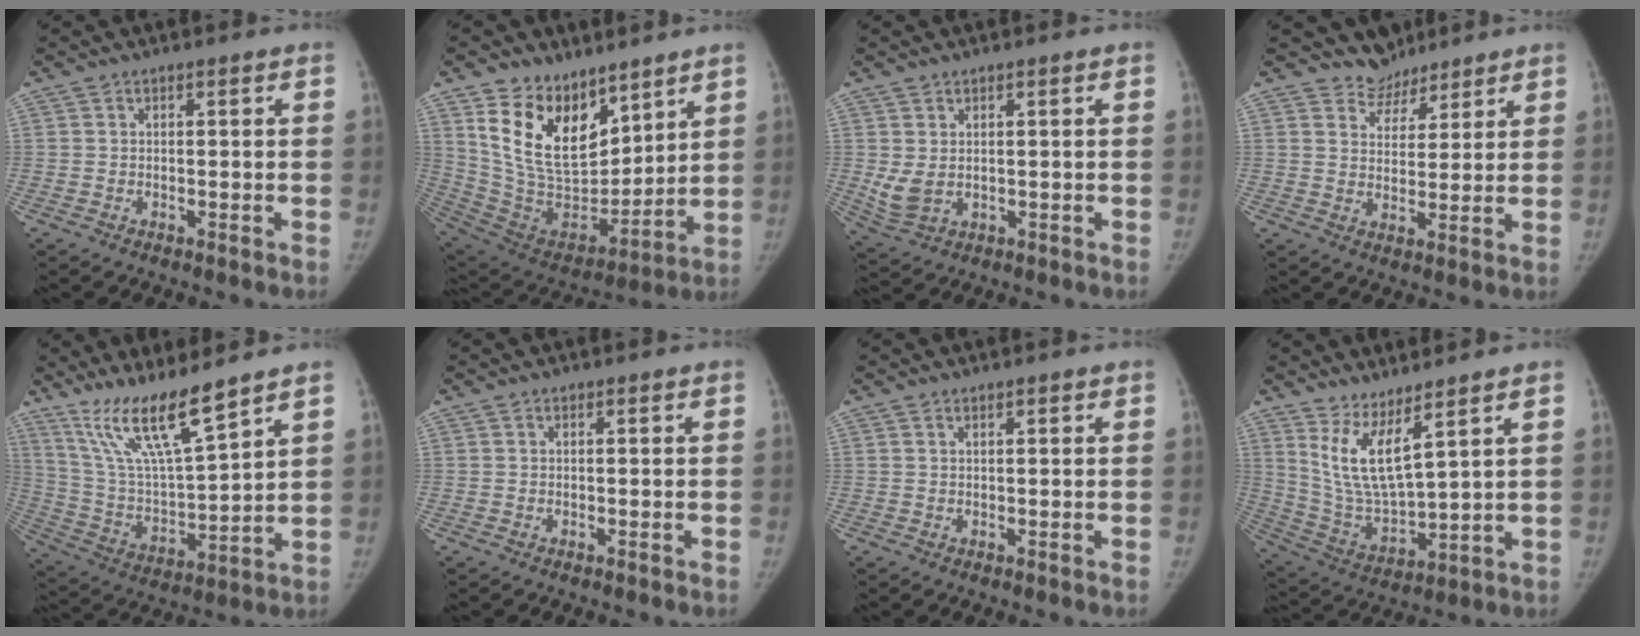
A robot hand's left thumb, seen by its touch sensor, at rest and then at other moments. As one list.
[{"total": 19.5, "force": [11.2, 11.7, 10.9], "torque": [-0.147, -0.065, 0.228]}, {"total": 4.3, "force": [0.6, 3.0, 2.9], "torque": [-0.062, -0.010, 0.025]}, {"total": 5.6, "force": [4.7, 2.9, -0.8], "torque": [0.042, -0.043, 0.079]}, {"total": 15.0, "force": [11.5, 1.9, 9.5], "torque": [-0.167, -0.068, 0.229]}, {"total": 0.0}, {"total": 0.6, "force": [0.5, 0.2, 0.3], "torque": [-0.007, -0.003, 0.008]}, {"total": 10.0, "force": [6.3, 2.3, 7.4], "torque": [-0.141, -0.063, 0.150]}]